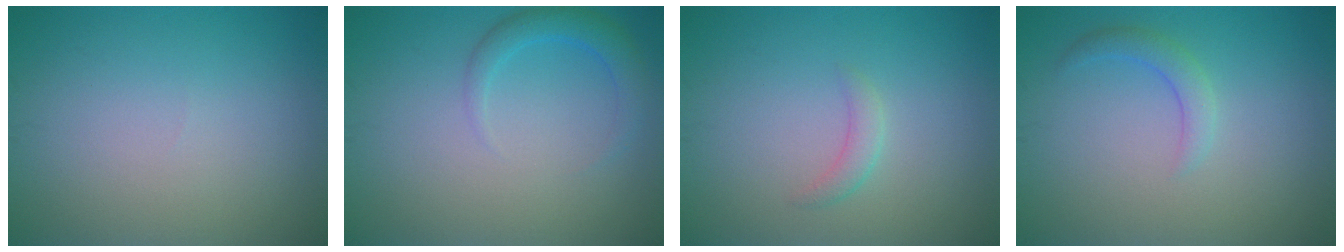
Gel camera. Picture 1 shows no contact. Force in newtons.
{"total": 2.2, "press": 2.2, "slide": 0.3}
{"total": 1.3, "press": 1.3, "slide": 0.0}
{"total": 1.7, "press": 1.7, "slide": 0.1}